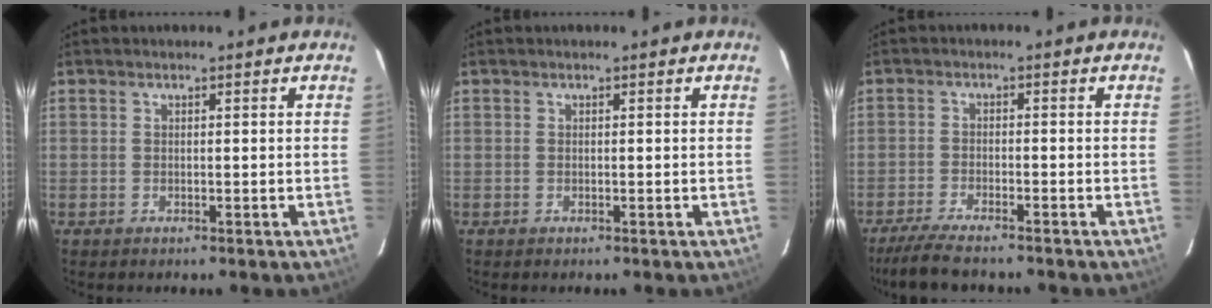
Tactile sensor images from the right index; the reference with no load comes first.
{"total": 0.0}
{"total": 7.7, "force": [-6.7, 0.9, 3.7], "torque": [-0.096, -0.022, -0.119]}